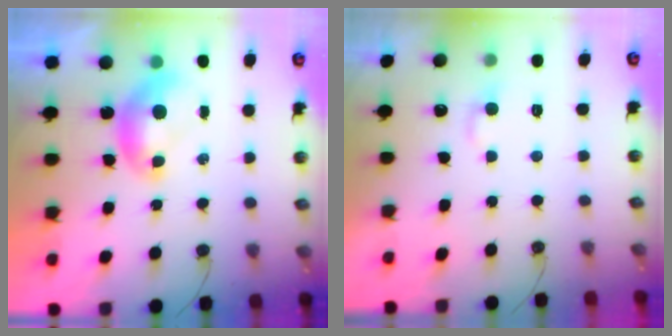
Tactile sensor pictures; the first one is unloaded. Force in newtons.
{"total": 2.5, "press": 2.5, "slide": 0.6}